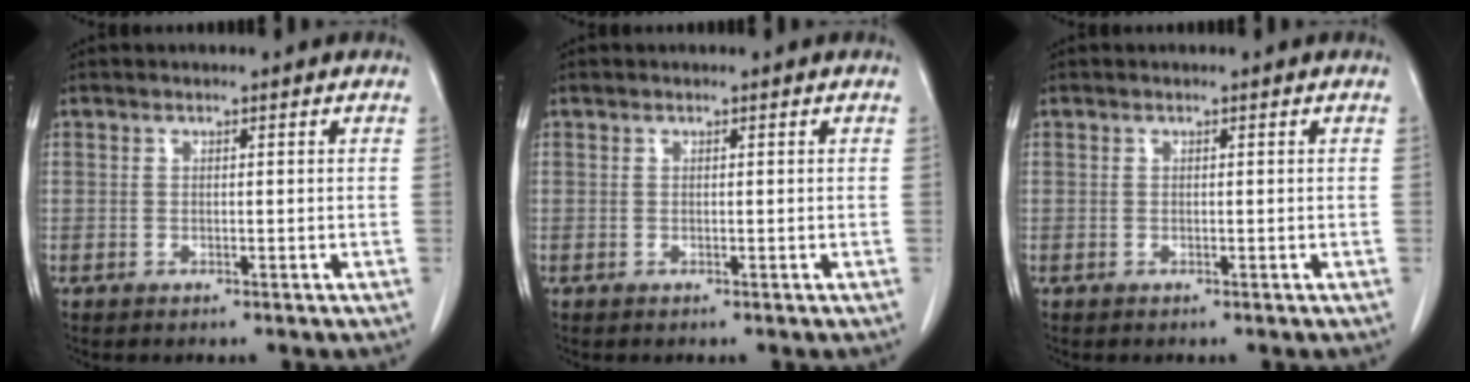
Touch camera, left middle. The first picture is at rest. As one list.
[{"total": 0.0}, {"total": 0.0}]